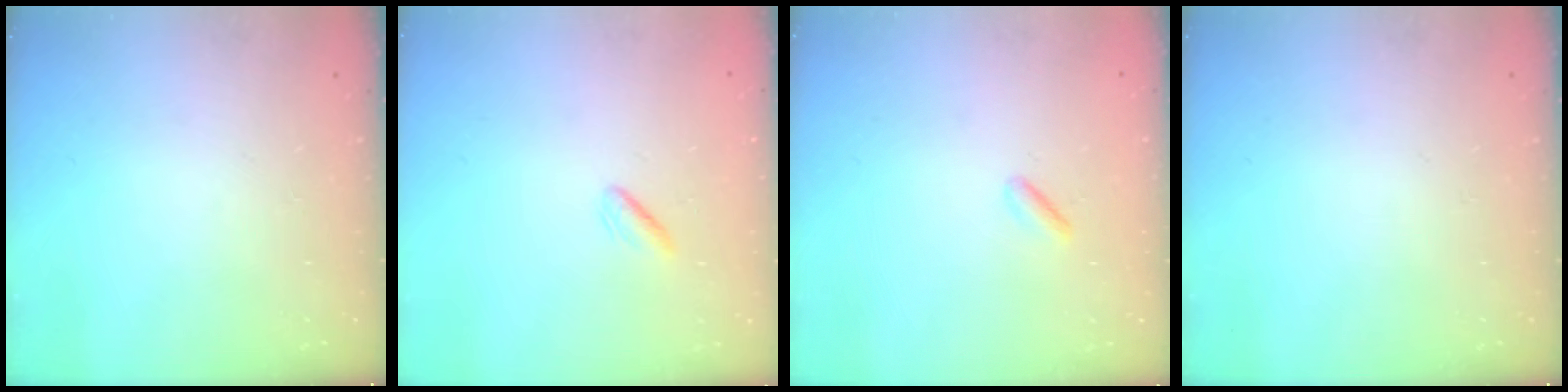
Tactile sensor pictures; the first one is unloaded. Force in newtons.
{"total": 1.4, "press": 1.1, "slide": 0.9}
{"total": 1.3, "press": 1.2, "slide": 0.5}
{"total": 0.0}